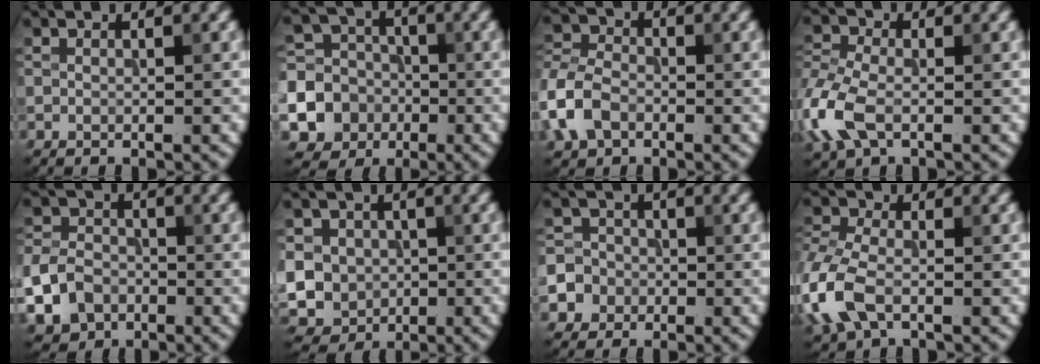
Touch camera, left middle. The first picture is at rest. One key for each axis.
{"total": 14.3, "fx": -4.9, "fy": 13.1, "fz": 3.1, "tx": -0.112, "ty": -0.027, "tz": -0.098}
{"total": 5.2, "fx": -2.1, "fy": 3.7, "fz": 3.0, "tx": -0.067, "ty": 0.007, "tz": -0.055}
{"total": 5.8, "fx": -1.7, "fy": 3.7, "fz": 4.2, "tx": -0.112, "ty": 0.004, "tz": -0.051}
{"total": 6.1, "fx": -2.4, "fy": 4.8, "fz": 3.0, "tx": -0.058, "ty": -0.013, "tz": -0.052}
{"total": 10.5, "fx": -0.1, "fy": 9.8, "fz": 3.8, "tx": -0.101, "ty": 0.010, "tz": -0.030}
{"total": 7.1, "fx": -2.8, "fy": 6.3, "fz": 1.4, "tx": -0.026, "ty": -0.003, "tz": -0.079}
{"total": 6.3, "fx": -2.0, "fy": 3.9, "fz": 4.5, "tx": -0.118, "ty": 0.001, "tz": -0.057}